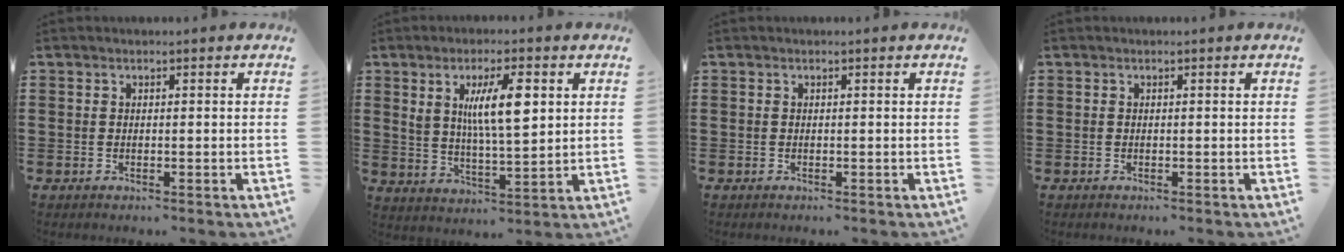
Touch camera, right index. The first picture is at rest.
{"total": 9.1, "force": [3.0, 2.6, 8.2], "torque": [-0.158, 0.004, 0.049]}
{"total": 0.0}
{"total": 0.0}